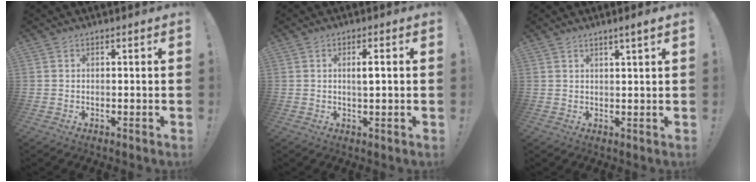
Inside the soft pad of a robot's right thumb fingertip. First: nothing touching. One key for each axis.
{"total": 2.2, "fx": 0.7, "fy": 0.3, "fz": 2.1, "tx": -0.026, "ty": -0.006, "tz": 0.007}
{"total": 2.8, "fx": 1.8, "fy": -0.1, "fz": 2.1, "tx": -0.033, "ty": -0.009, "tz": 0.027}